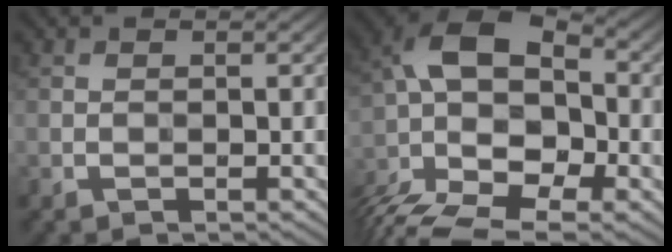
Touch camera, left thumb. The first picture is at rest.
{"total": 16.4, "force": [-6.6, 10.3, 10.9], "torque": [-0.241, -0.012, -0.089]}